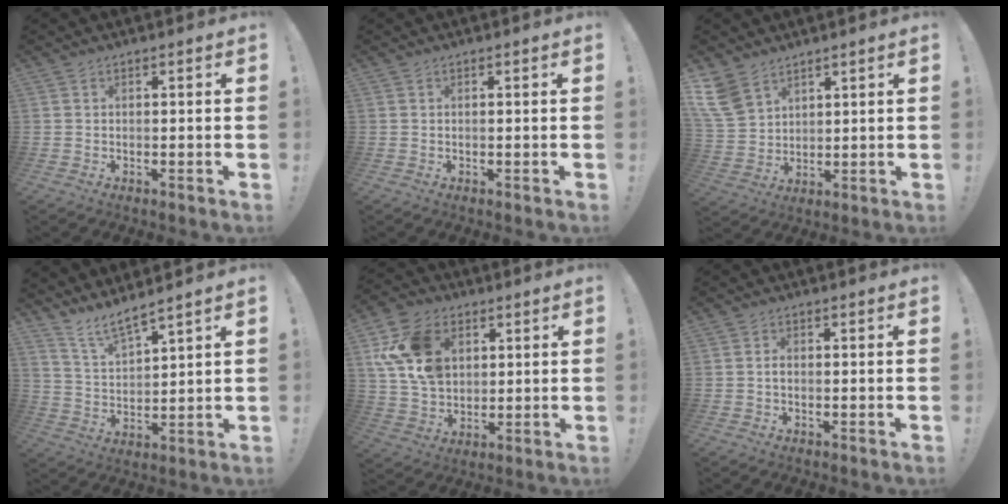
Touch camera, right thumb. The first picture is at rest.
{"total": 0.0}
{"total": 9.4, "force": [6.5, 5.8, 3.7], "torque": [-0.077, -0.036, 0.130]}
{"total": 7.7, "force": [6.8, 1.1, 3.5], "torque": [-0.078, -0.041, 0.127]}
{"total": 16.9, "force": [5.7, 12.5, 9.8], "torque": [-0.182, -0.010, 0.114]}
{"total": 0.8, "force": [-0.3, 0.5, 0.5], "torque": [-0.018, 0.007, -0.005]}